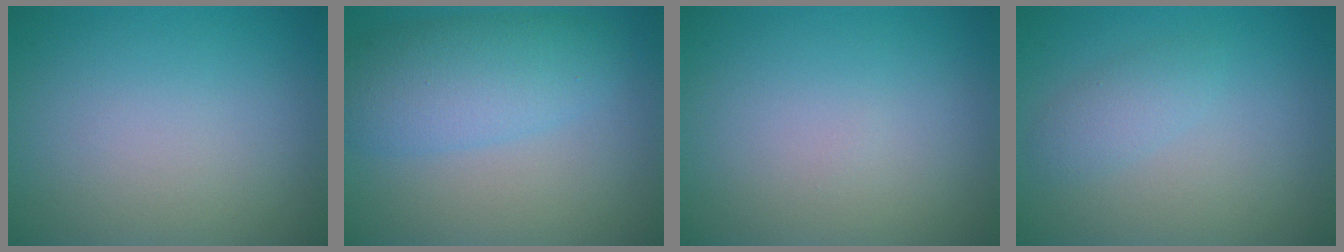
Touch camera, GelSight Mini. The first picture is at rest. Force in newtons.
{"total": 6.9, "press": 6.9, "slide": 0.2}
{"total": 0.0}
{"total": 1.6, "press": 1.6, "slide": 0.0}